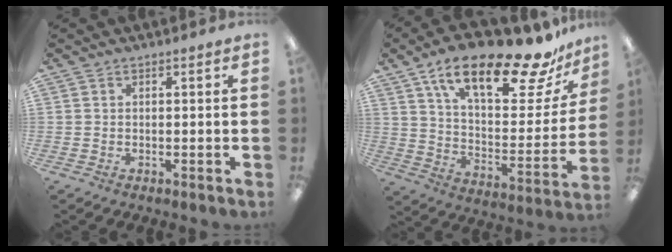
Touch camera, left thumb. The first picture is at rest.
{"total": 23.3, "force": [15.9, 8.0, 15.0], "torque": [-0.231, -0.095, 0.262]}